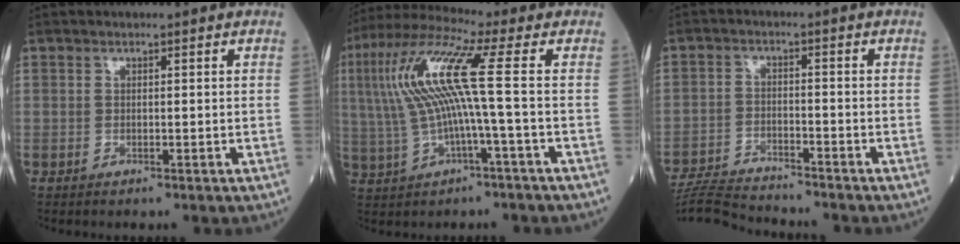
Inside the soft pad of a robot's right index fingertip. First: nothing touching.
{"total": 12.7, "force": [0.9, -0.3, 12.6], "torque": [-0.270, 0.026, 0.015]}
{"total": 8.3, "force": [-8.2, -0.1, 1.3], "torque": [-0.026, -0.013, -0.149]}